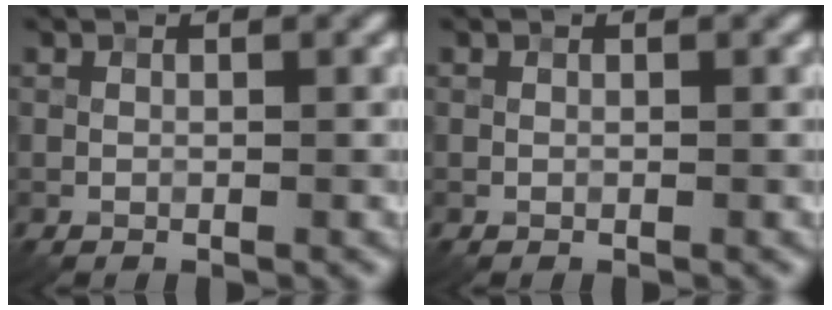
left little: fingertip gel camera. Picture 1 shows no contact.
{"total": 0.0}